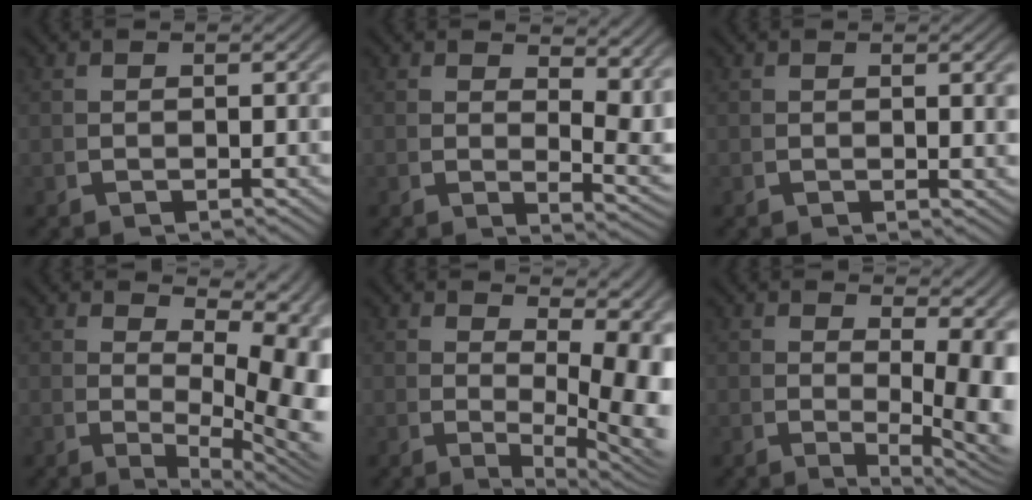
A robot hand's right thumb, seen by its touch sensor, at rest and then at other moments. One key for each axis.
{"total": 4.9, "fx": 1.7, "fy": 2.4, "fz": 3.9, "tx": -0.036, "ty": -0.015, "tz": 0.031}
{"total": 0.9, "fx": 0.3, "fy": 0.0, "fz": 0.8, "tx": -0.011, "ty": -0.002, "tz": 0.005}
{"total": 8.3, "fx": 0.2, "fy": 4.2, "fz": 7.2, "tx": -0.098, "ty": -0.033, "tz": 0.025}
{"total": 8.7, "fx": 0.7, "fy": 4.4, "fz": 7.4, "tx": -0.091, "ty": -0.034, "tz": 0.027}
{"total": 6.3, "fx": 0.4, "fy": 2.9, "fz": 5.6, "tx": -0.063, "ty": -0.029, "tz": 0.017}